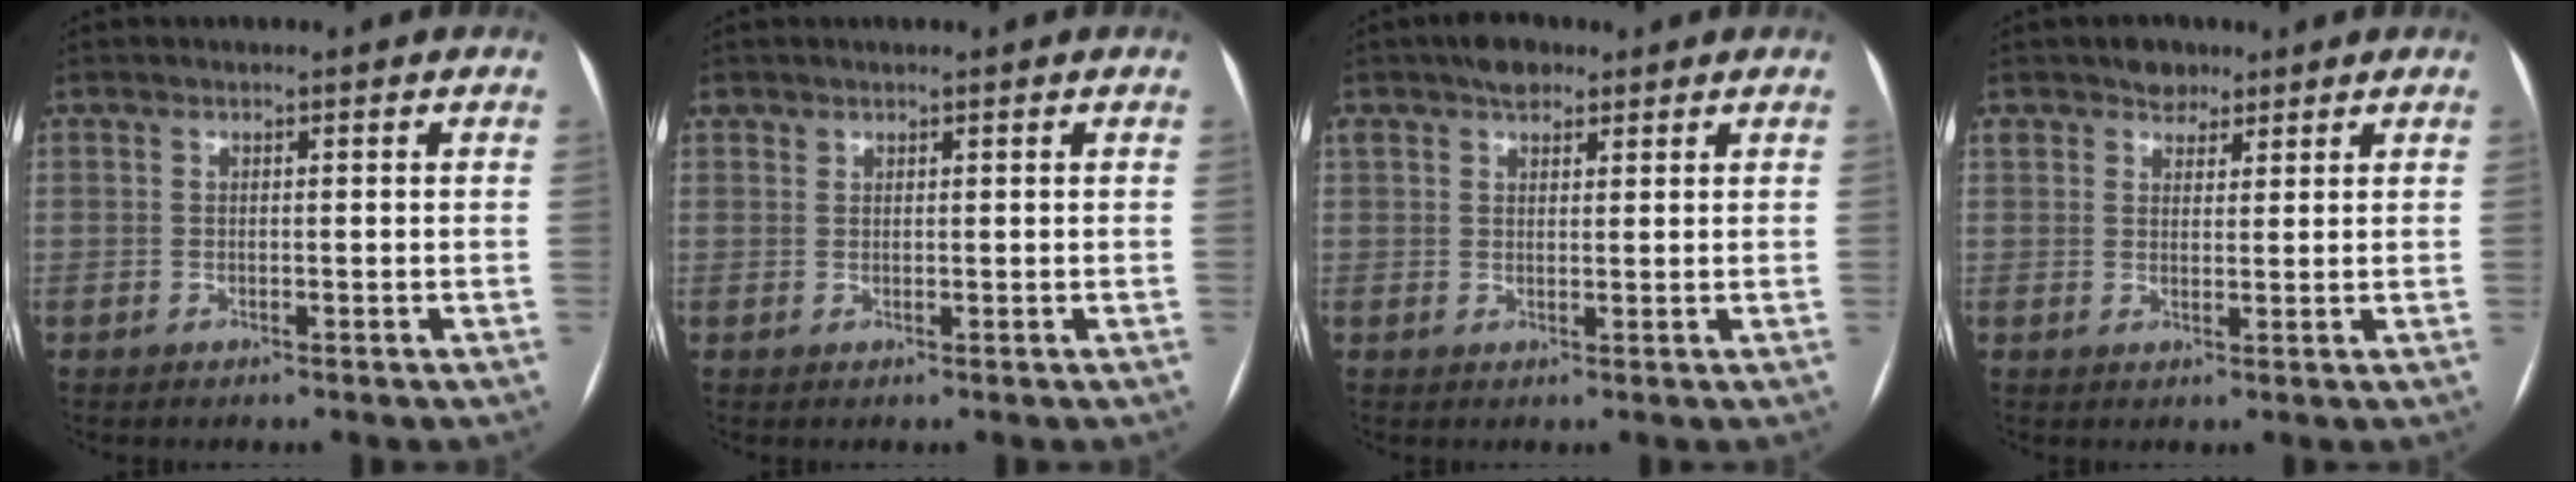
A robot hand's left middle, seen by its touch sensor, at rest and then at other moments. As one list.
[{"total": 0.6, "force": [0.5, 0.3, -0.1], "torque": [0.003, 0.004, 0.009]}, {"total": 4.2, "force": [3.0, 2.0, 2.1], "torque": [-0.042, 0.016, 0.054]}, {"total": 3.6, "force": [2.6, 2.2, 0.9], "torque": [-0.014, 0.008, 0.044]}]